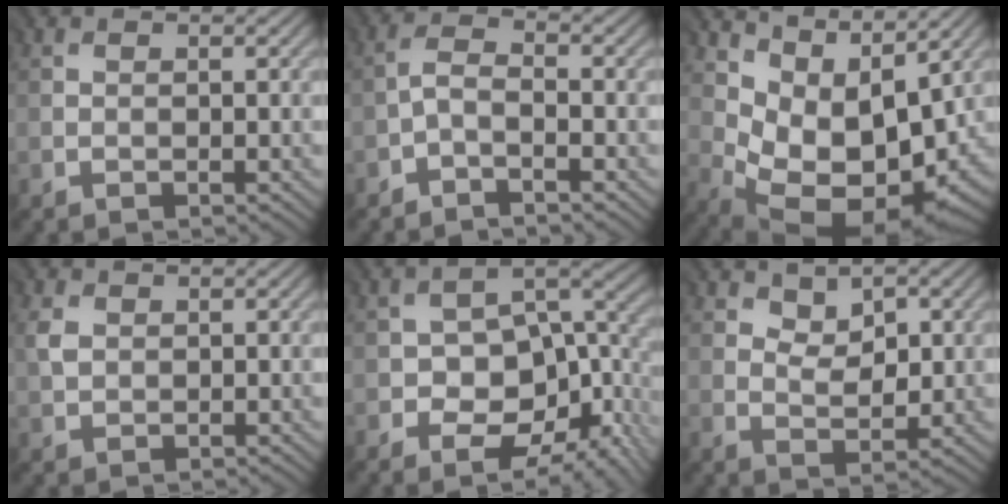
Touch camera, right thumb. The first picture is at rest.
{"total": 2.4, "force": [-1.7, 0.7, 1.4], "torque": [-0.034, 0.004, -0.043]}
{"total": 11.5, "force": [3.2, 7.2, 8.4], "torque": [-0.146, -0.019, 0.075]}
{"total": 1.4, "force": [0.6, 1.2, 0.4], "torque": [-0.014, 0.001, 0.011]}
{"total": 13.4, "force": [-5.6, 7.8, 9.4], "torque": [-0.145, -0.020, -0.084]}
{"total": 3.8, "force": [2.3, 2.3, 1.9], "torque": [-0.030, -0.010, 0.040]}